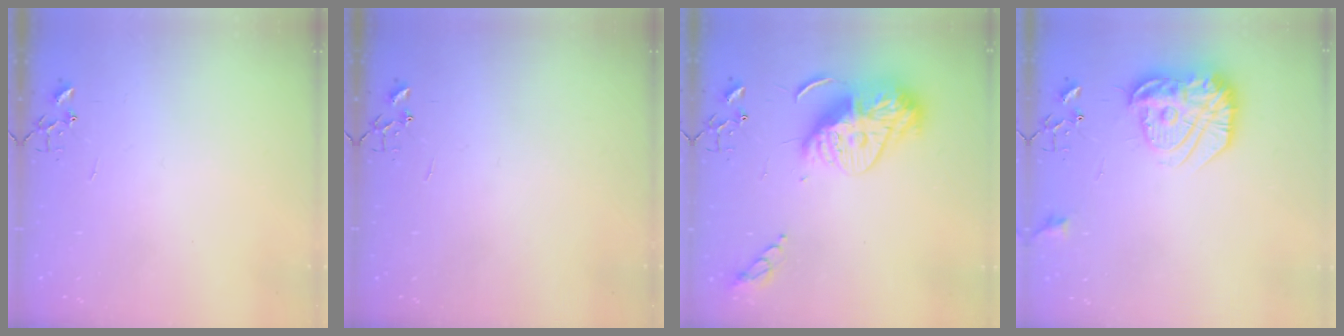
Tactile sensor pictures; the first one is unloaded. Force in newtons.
{"total": 0.0}
{"total": 16.7, "press": 16.7, "slide": 0.8}
{"total": 17.6, "press": 17.6, "slide": 1.3}